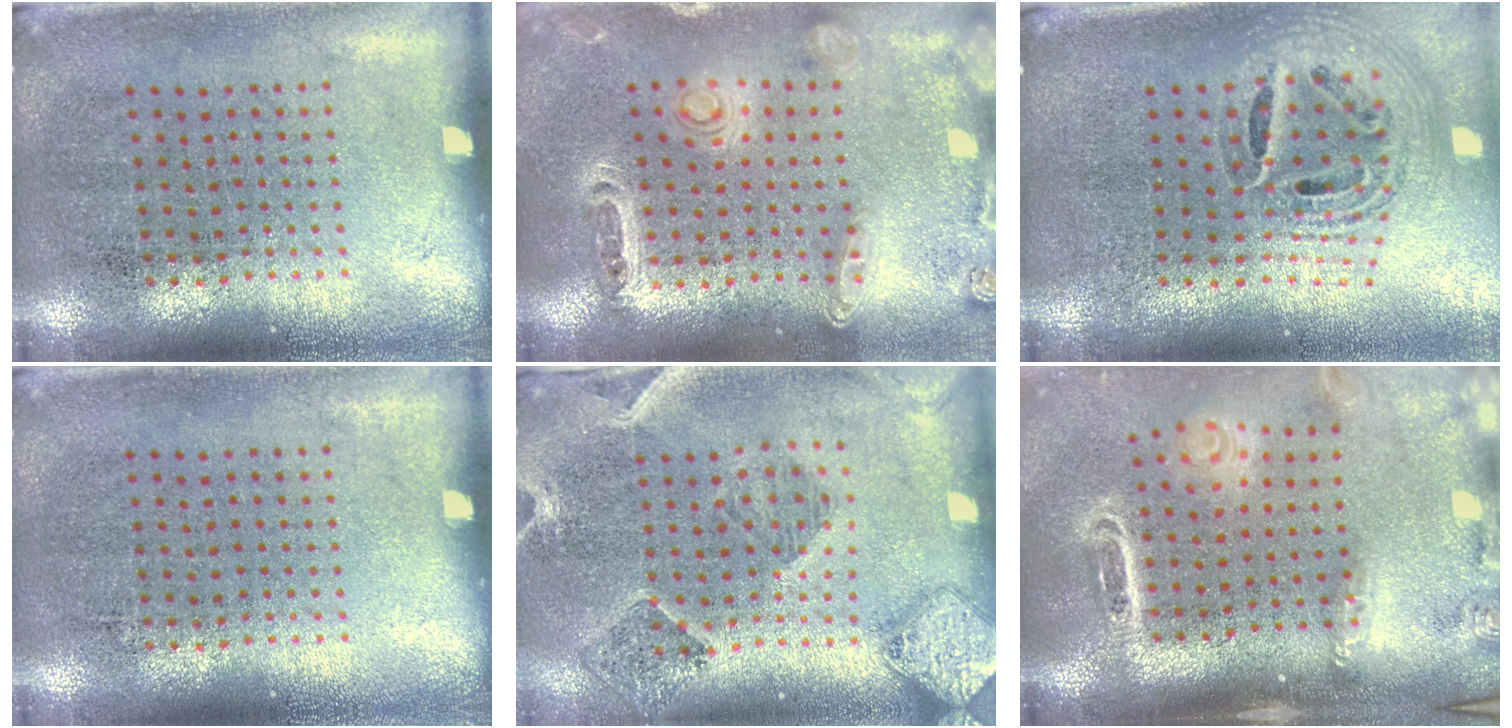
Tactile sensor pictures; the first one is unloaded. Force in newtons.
{"total": 1.4, "press": 1.3, "slide": 0.4}
{"total": 1.7, "press": 1.5, "slide": 0.9}
{"total": 0.0}
{"total": 1.6, "press": 1.5, "slide": 0.3}
{"total": 2.8, "press": 1.9, "slide": 2.0}